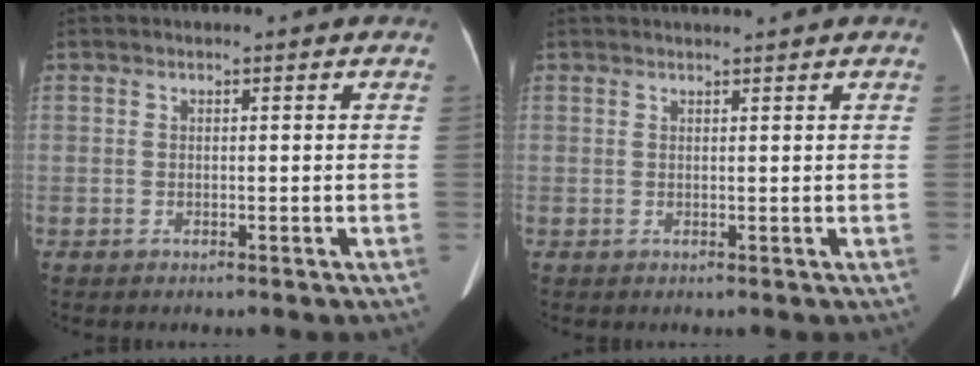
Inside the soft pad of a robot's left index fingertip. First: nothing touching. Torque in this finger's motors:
{"motor_torque": [-0.01, -0.11, 0.00, 0.02]}